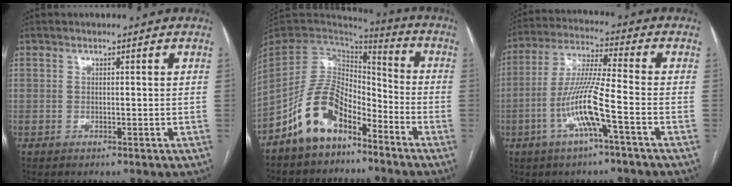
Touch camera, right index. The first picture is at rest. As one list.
[{"total": 11.6, "force": [-7.2, 6.1, 6.8], "torque": [-0.141, 0.025, -0.138]}, {"total": 10.7, "force": [-3.8, 0.0, 10.0], "torque": [-0.205, 0.003, -0.076]}]